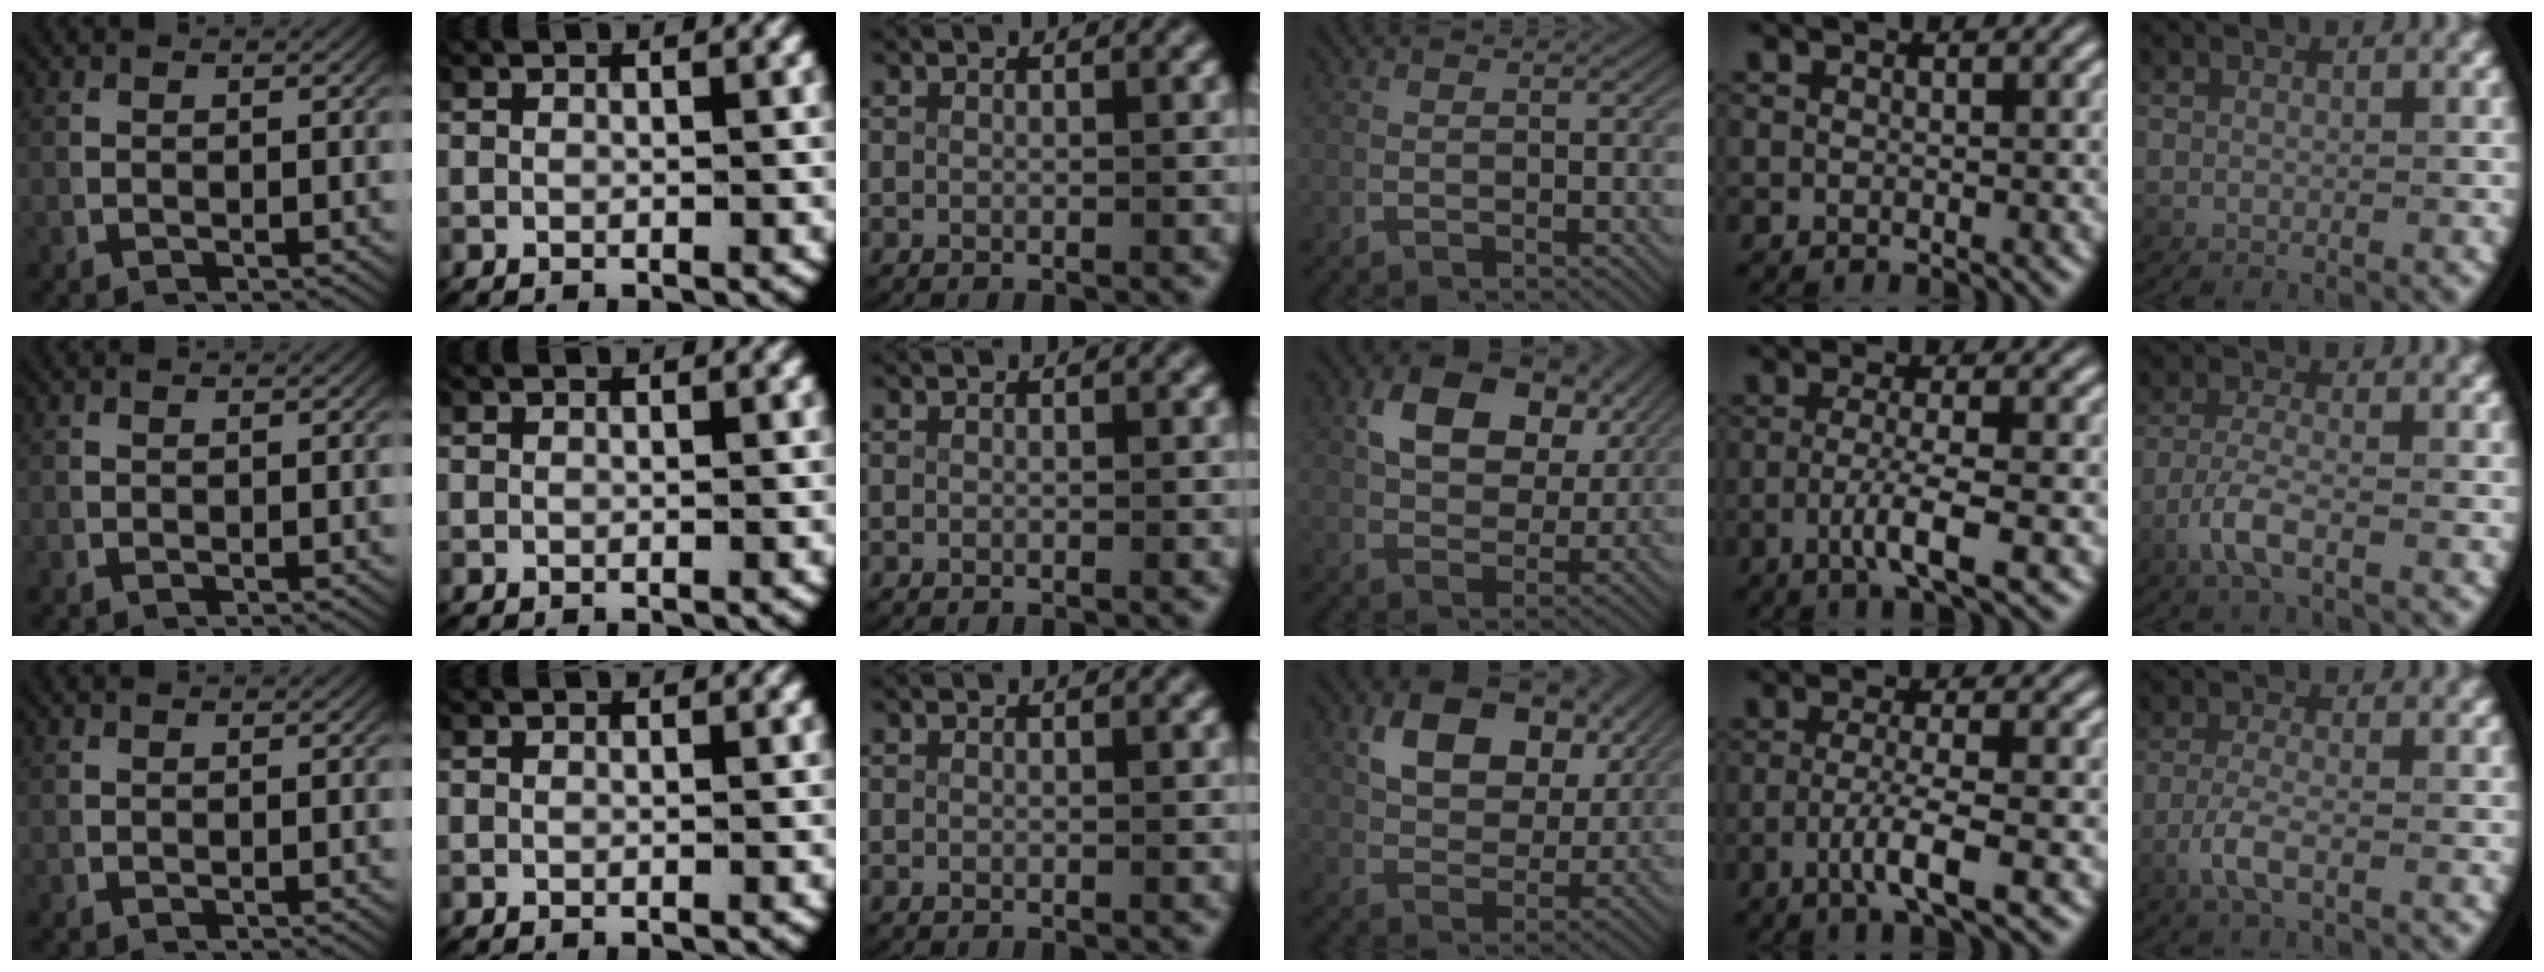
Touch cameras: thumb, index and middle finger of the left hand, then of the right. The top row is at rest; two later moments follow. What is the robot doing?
{"motion": "lift_and_place", "object": "photo album"}